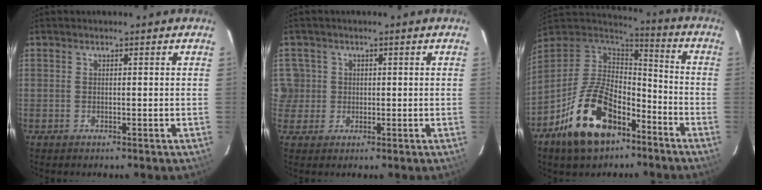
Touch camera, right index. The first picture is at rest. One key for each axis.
{"total": 4.1, "fx": 0.3, "fy": 4.1, "fz": 0.1, "tx": 0.018, "ty": 0.023, "tz": 0.008}
{"total": 19.6, "fx": -10.8, "fy": 10.8, "fz": 12.3, "tx": -0.254, "ty": 0.007, "tz": -0.180}